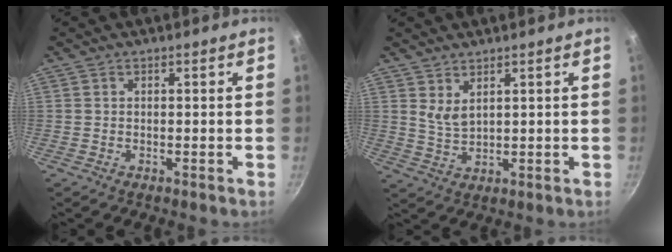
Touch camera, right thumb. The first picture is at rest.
{"total": 3.4, "force": [2.0, 1.4, 2.3], "torque": [-0.043, -0.023, 0.044]}